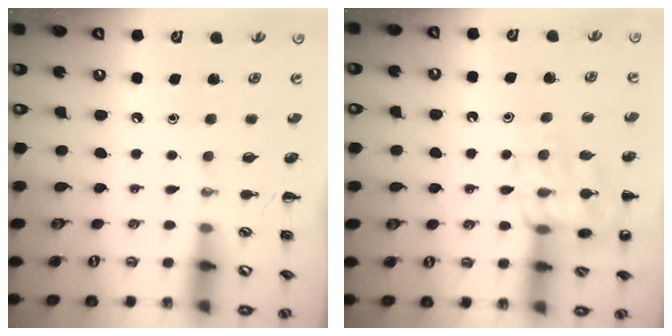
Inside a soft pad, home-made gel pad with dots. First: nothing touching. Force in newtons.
{"total": 15.2, "press": 15.1, "slide": 1.9}